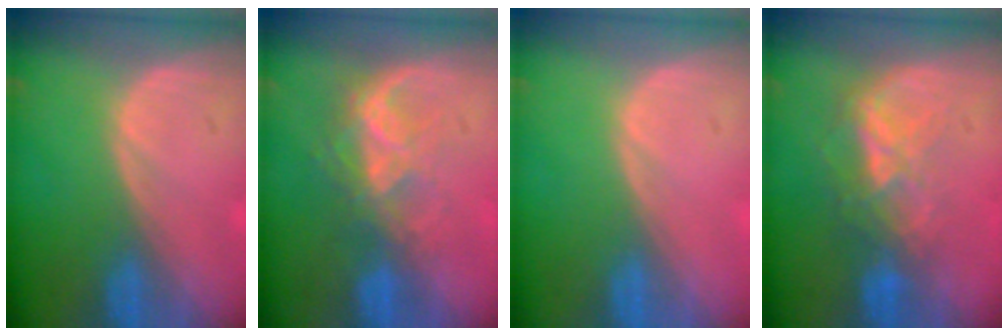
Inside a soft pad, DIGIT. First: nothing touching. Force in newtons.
{"total": 6.7, "press": 6.0, "slide": 3.0}
{"total": 0.0}
{"total": 6.4, "press": 5.9, "slide": 2.5}